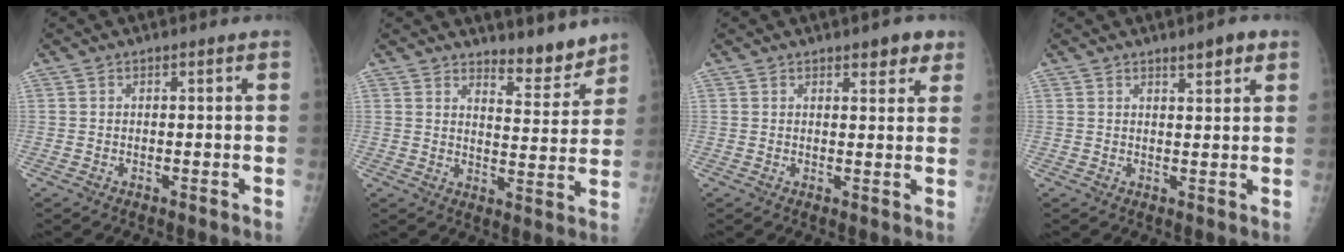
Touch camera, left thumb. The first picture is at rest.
{"total": 6.5, "force": [6.0, 1.6, 1.9], "torque": [-0.004, -0.059, 0.095]}
{"total": 3.9, "force": [2.6, 1.7, 2.4], "torque": [-0.009, -0.012, 0.031]}
{"total": 3.4, "force": [2.3, 0.9, 2.3], "torque": [-0.026, -0.013, 0.032]}